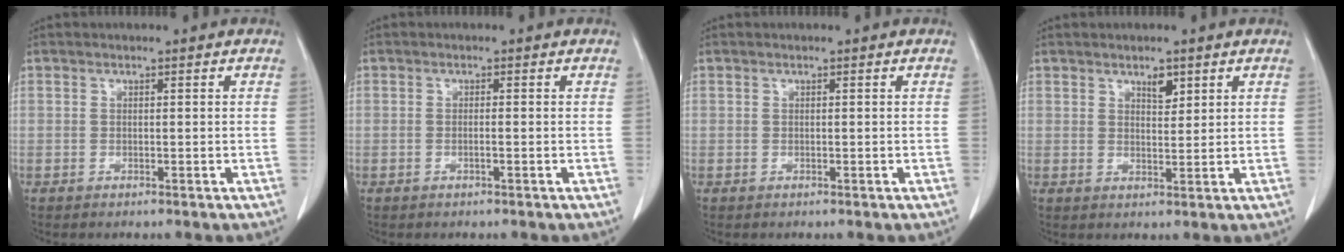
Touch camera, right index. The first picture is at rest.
{"total": 0.6, "force": [-0.3, -0.1, 0.5], "torque": [-0.010, 0.002, -0.007]}
{"total": 0.0}
{"total": 2.4, "force": [1.6, 1.0, 1.5], "torque": [-0.024, -0.005, 0.028]}